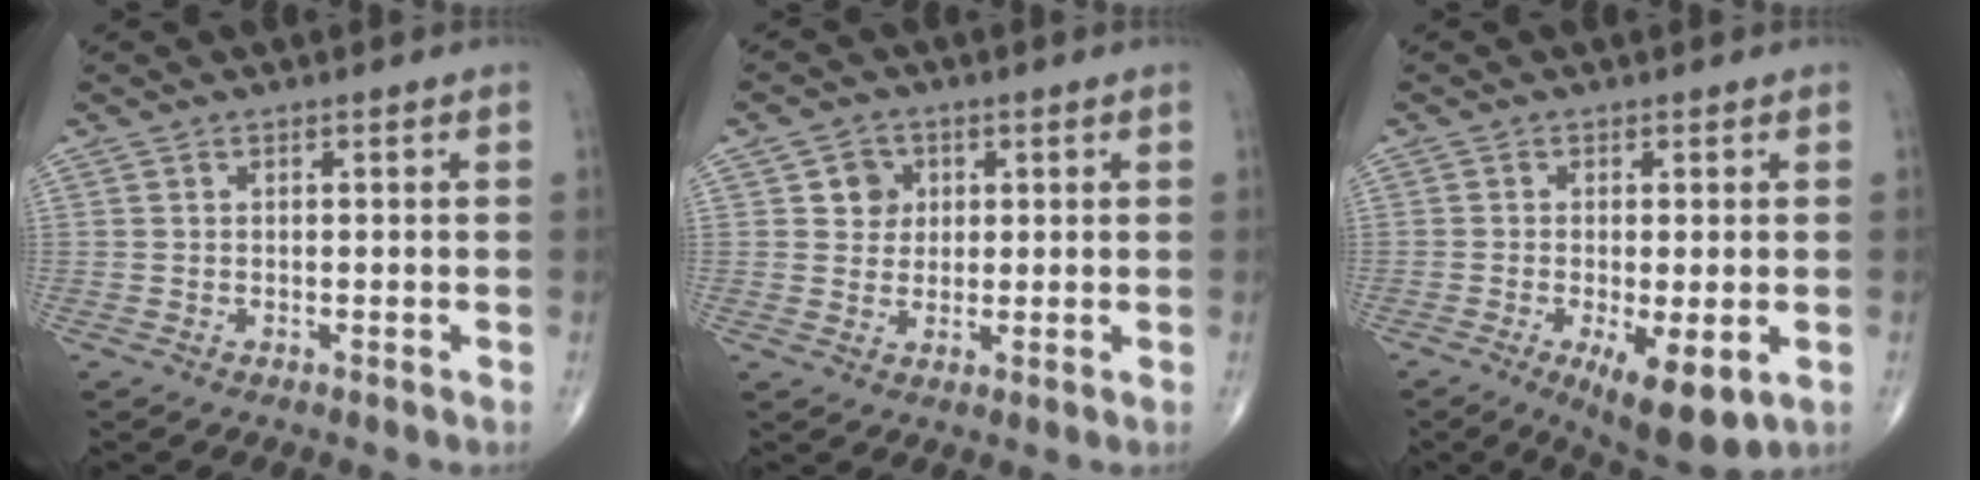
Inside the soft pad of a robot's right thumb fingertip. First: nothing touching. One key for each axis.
{"total": 4.3, "fx": 1.3, "fy": 3.9, "fz": 1.3, "tx": 0.002, "ty": -0.001, "tz": 0.017}
{"total": 9.3, "fx": -3.0, "fy": 3.0, "fz": 8.2, "tx": -0.129, "ty": -0.020, "tz": -0.040}